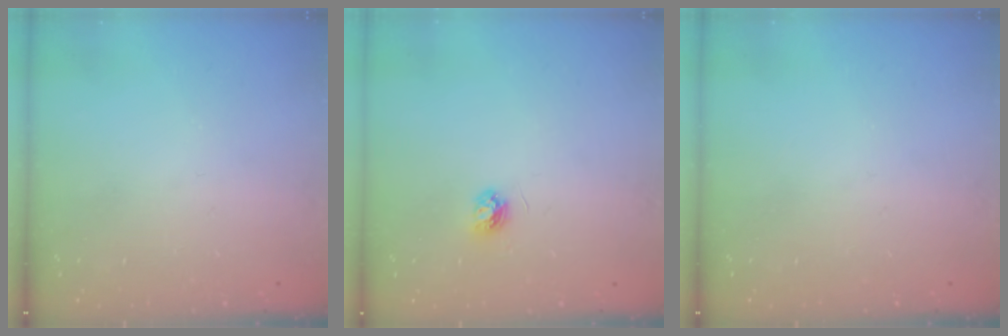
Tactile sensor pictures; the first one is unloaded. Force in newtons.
{"total": 3.9, "press": 3.9, "slide": 0.4}
{"total": 0.0}